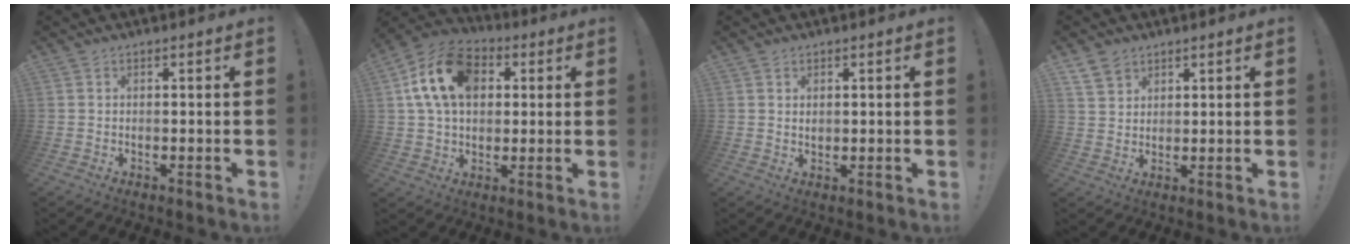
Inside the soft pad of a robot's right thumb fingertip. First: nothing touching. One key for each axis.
{"total": 16.9, "fx": 5.0, "fy": 12.0, "fz": 10.9, "tx": -0.191, "ty": 0.001, "tz": 0.096}
{"total": 1.4, "fx": 0.8, "fy": 1.1, "fz": 0.5, "tx": -0.003, "ty": -0.003, "tz": 0.012}
{"total": 5.3, "fx": 3.9, "fy": 3.4, "fz": 1.5, "tx": -0.032, "ty": -0.016, "tz": 0.077}